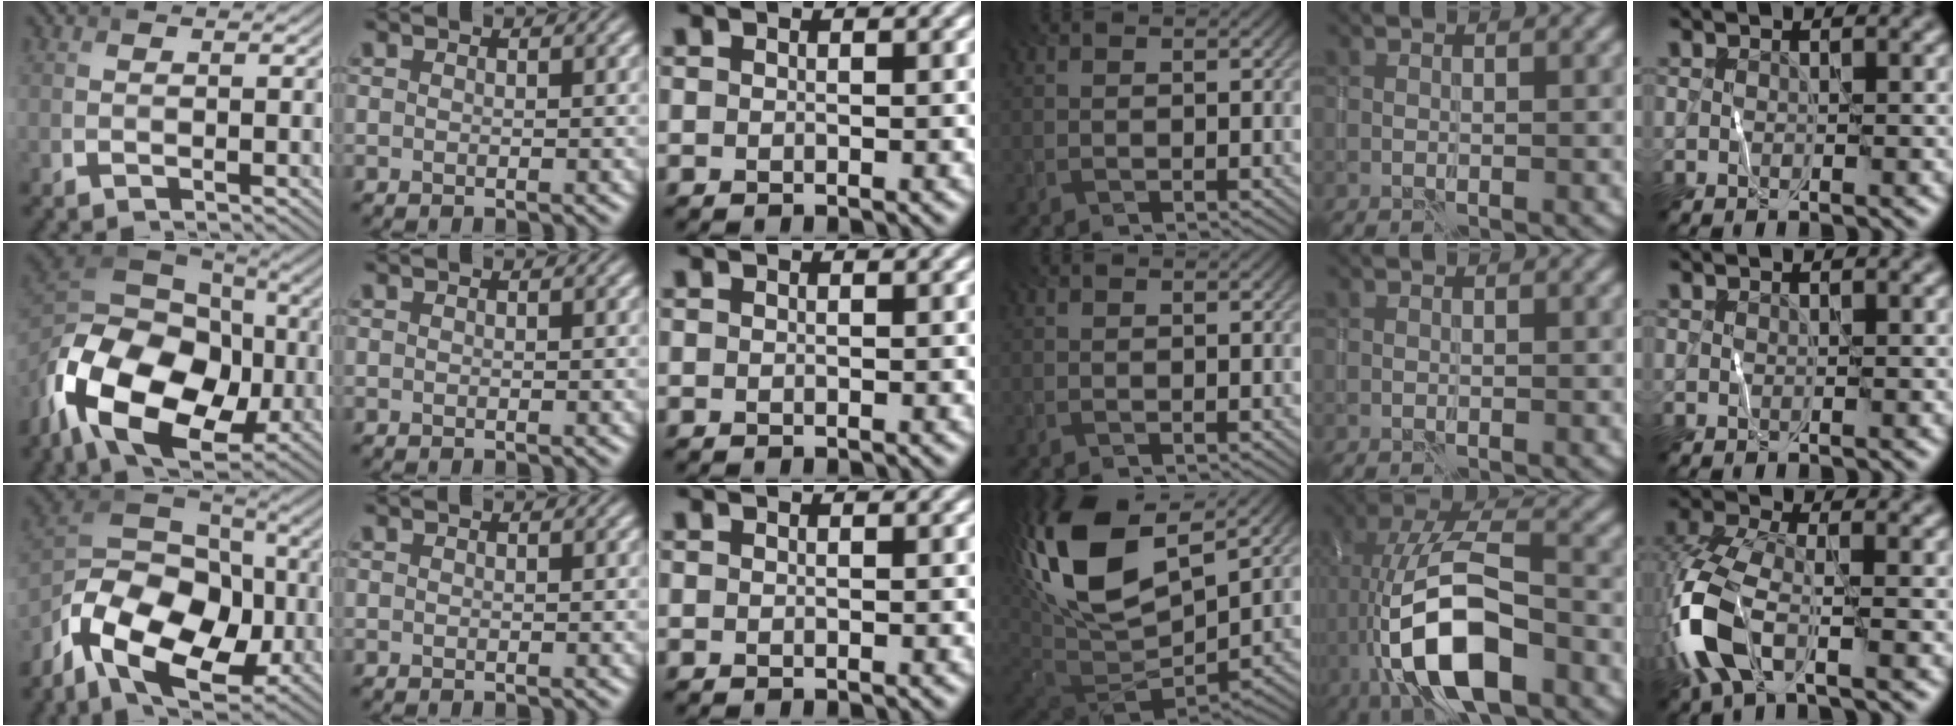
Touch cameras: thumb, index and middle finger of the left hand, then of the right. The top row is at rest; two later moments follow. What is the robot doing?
{"motion": "wipe", "object": "whiteboard"}